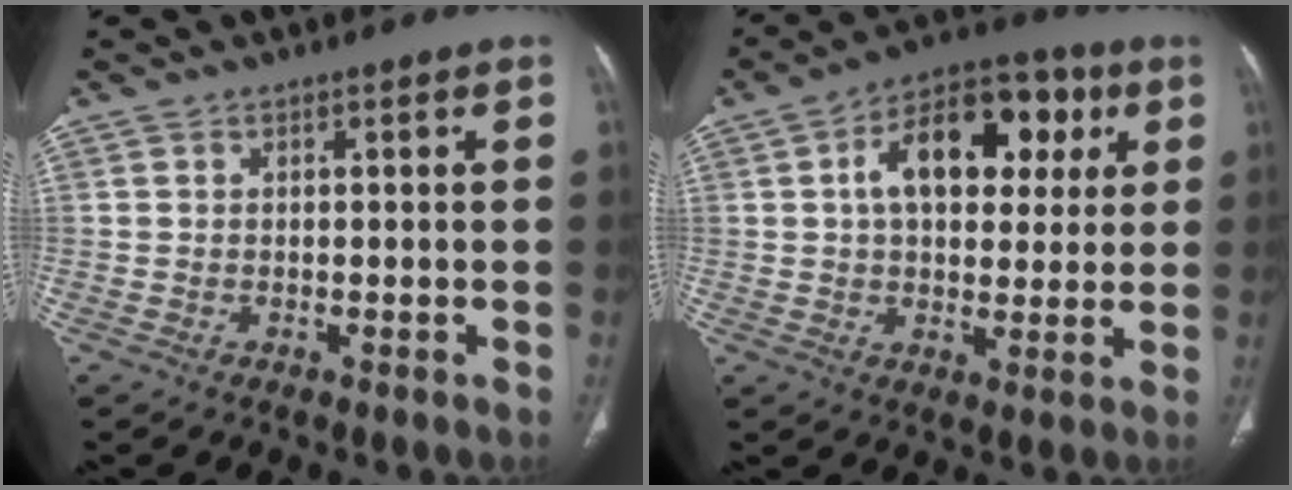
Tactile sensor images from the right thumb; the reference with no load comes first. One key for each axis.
{"total": 17.0, "fx": 4.7, "fy": 10.3, "fz": 12.7, "tx": -0.154, "ty": 0.016, "tz": 0.065}